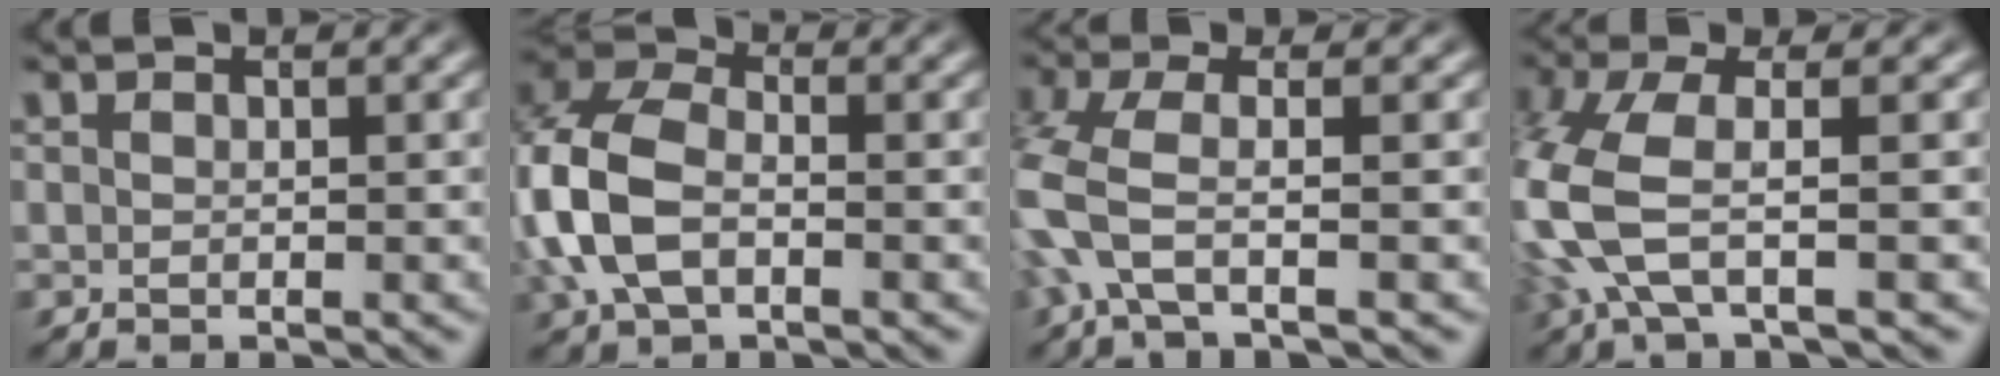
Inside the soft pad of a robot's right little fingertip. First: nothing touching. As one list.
[{"total": 8.1, "force": [-0.2, 6.5, 5.0], "torque": [-0.144, -0.016, -0.002]}, {"total": 4.9, "force": [-0.9, 2.9, 3.8], "torque": [-0.125, -0.021, -0.012]}, {"total": 6.4, "force": [-0.6, 3.7, 5.3], "torque": [-0.155, -0.021, -0.003]}]